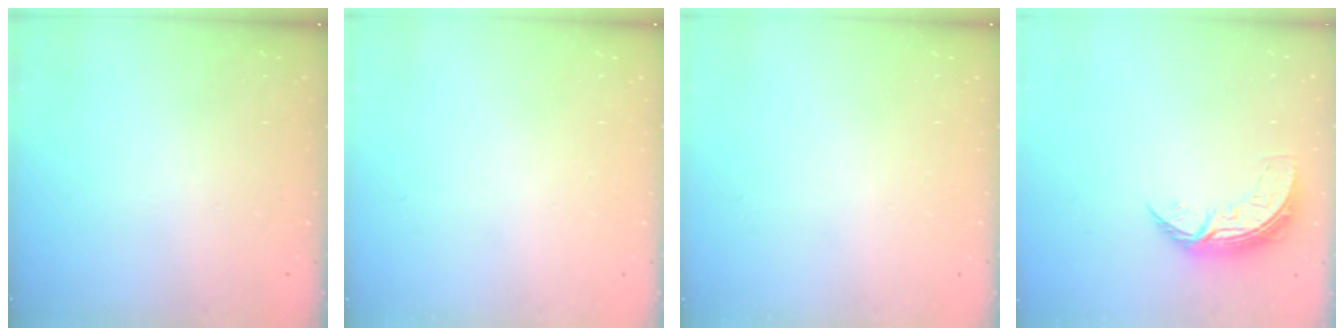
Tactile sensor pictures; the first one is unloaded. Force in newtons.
{"total": 0.0}
{"total": 0.0}
{"total": 7.1, "press": 7.0, "slide": 0.4}